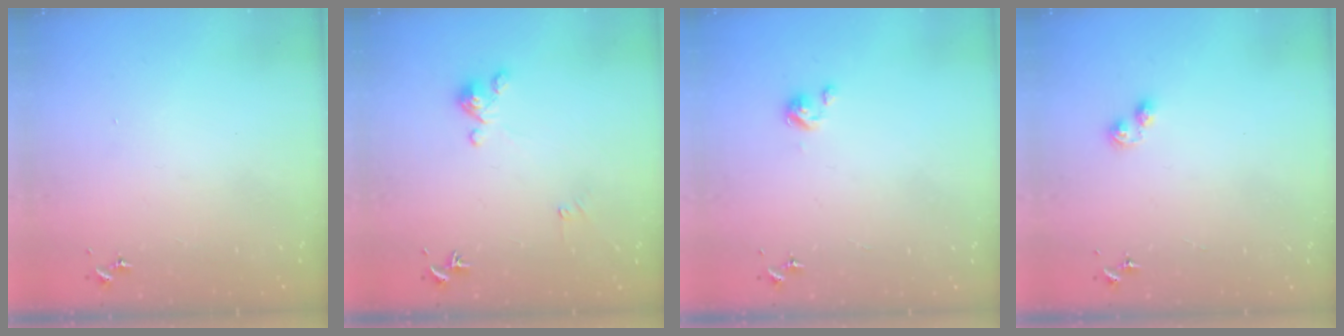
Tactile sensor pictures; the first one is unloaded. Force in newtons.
{"total": 0.0}
{"total": 2.7, "press": 2.7, "slide": 0.3}
{"total": 3.9, "press": 3.8, "slide": 0.6}